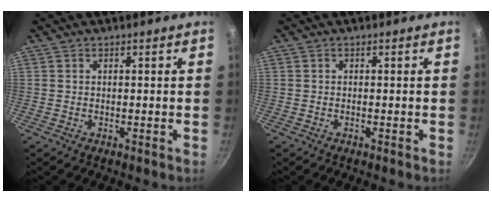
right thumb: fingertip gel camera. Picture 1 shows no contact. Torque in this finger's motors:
{"motor_torque": [0.04, -0.24, -0.05, 0.88, -0.03]}